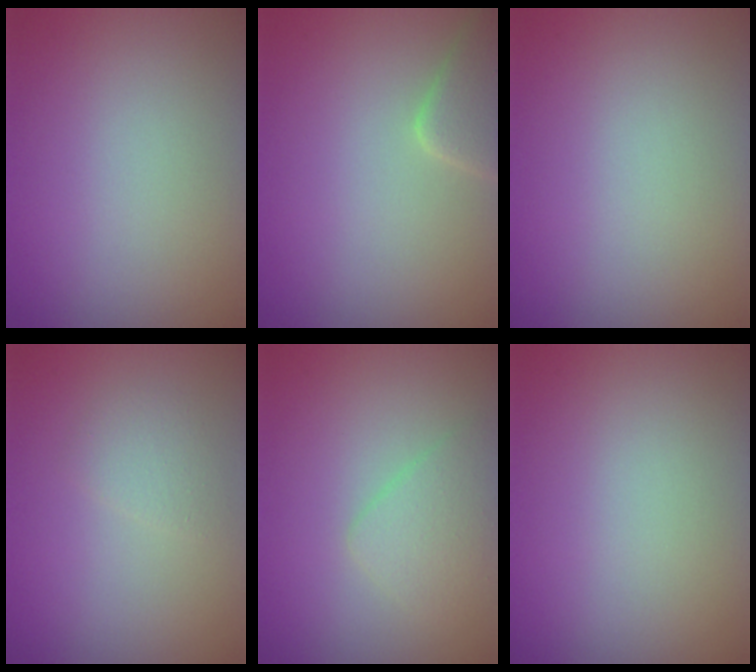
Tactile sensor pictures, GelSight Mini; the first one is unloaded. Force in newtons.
{"total": 3.0, "press": 3.0, "slide": 0.2}
{"total": 0.0}
{"total": 1.5, "press": 1.5, "slide": 0.0}
{"total": 2.2, "press": 2.2, "slide": 0.0}
{"total": 0.0}